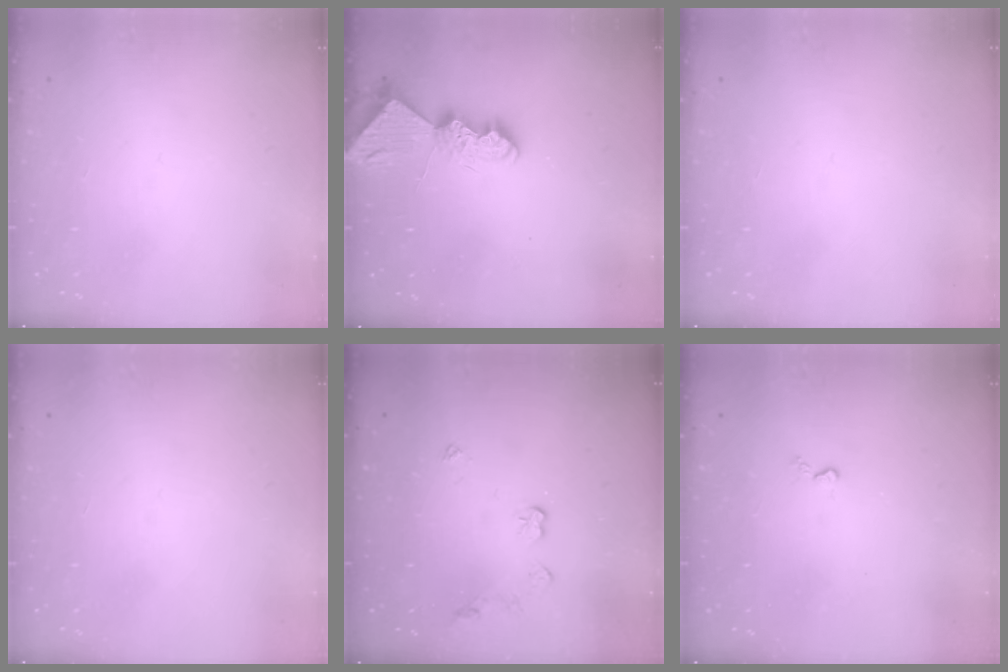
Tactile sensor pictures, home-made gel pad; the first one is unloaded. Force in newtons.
{"total": 8.2, "press": 8.2, "slide": 0.9}
{"total": 0.0}
{"total": 0.0}
{"total": 5.6, "press": 5.6, "slide": 0.2}
{"total": 2.6, "press": 2.6, "slide": 0.5}